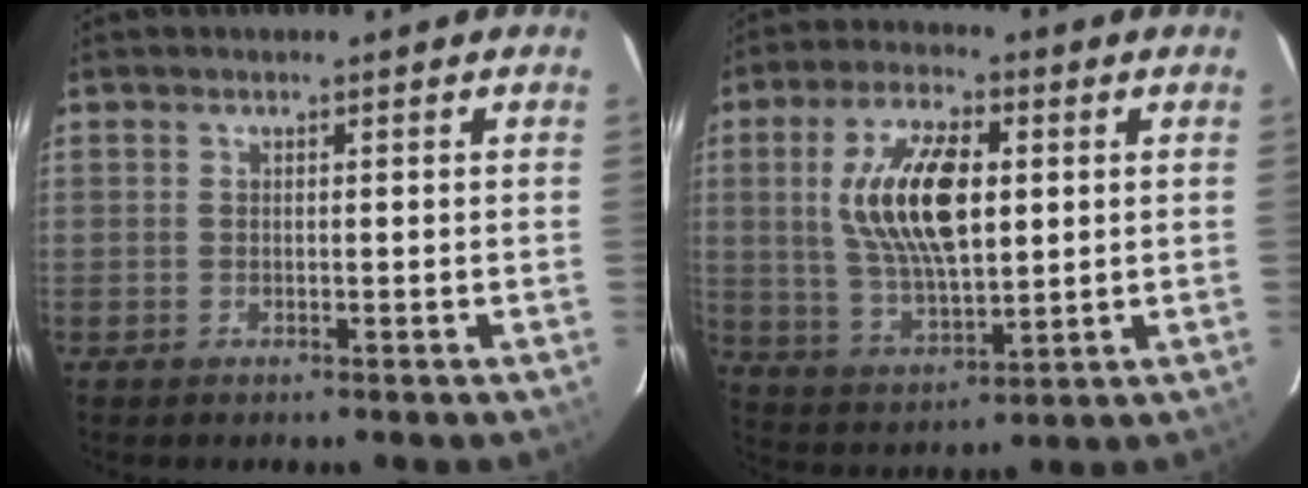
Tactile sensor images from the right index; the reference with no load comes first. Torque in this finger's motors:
{"motor_torque": [1.36, 0.19, 0.62, 0.21]}